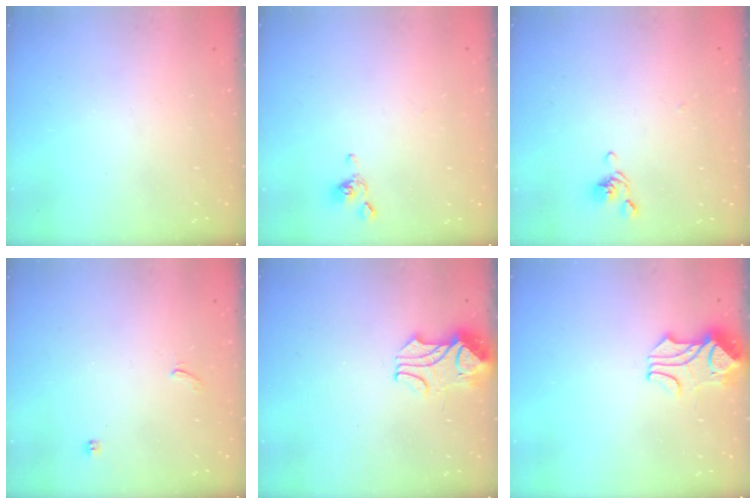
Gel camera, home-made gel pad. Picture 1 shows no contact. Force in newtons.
{"total": 2.2, "press": 2.2, "slide": 0.2}
{"total": 2.1, "press": 2.0, "slide": 0.7}
{"total": 1.1, "press": 0.7, "slide": 0.8}
{"total": 2.2, "press": 2.0, "slide": 0.9}
{"total": 1.8, "press": 1.4, "slide": 1.1}